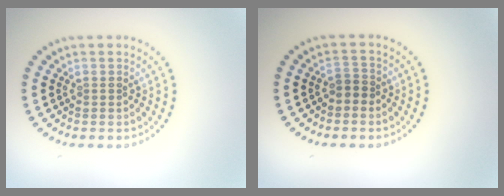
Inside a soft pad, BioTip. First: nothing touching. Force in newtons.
{"total": 1.3, "press": 1.0, "slide": 0.8}